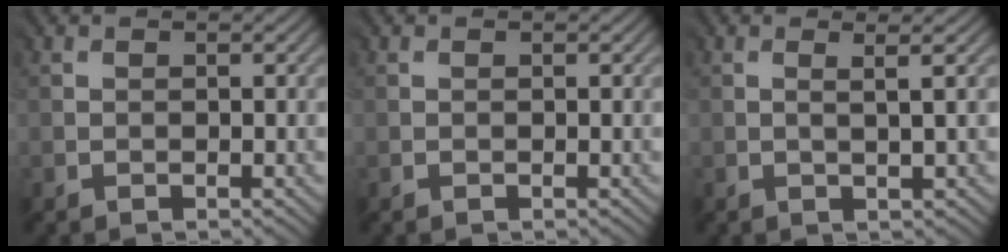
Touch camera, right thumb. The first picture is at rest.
{"total": 0.0}
{"total": 1.1, "force": [0.2, -0.2, 1.1], "torque": [-0.013, 0.009, -0.001]}